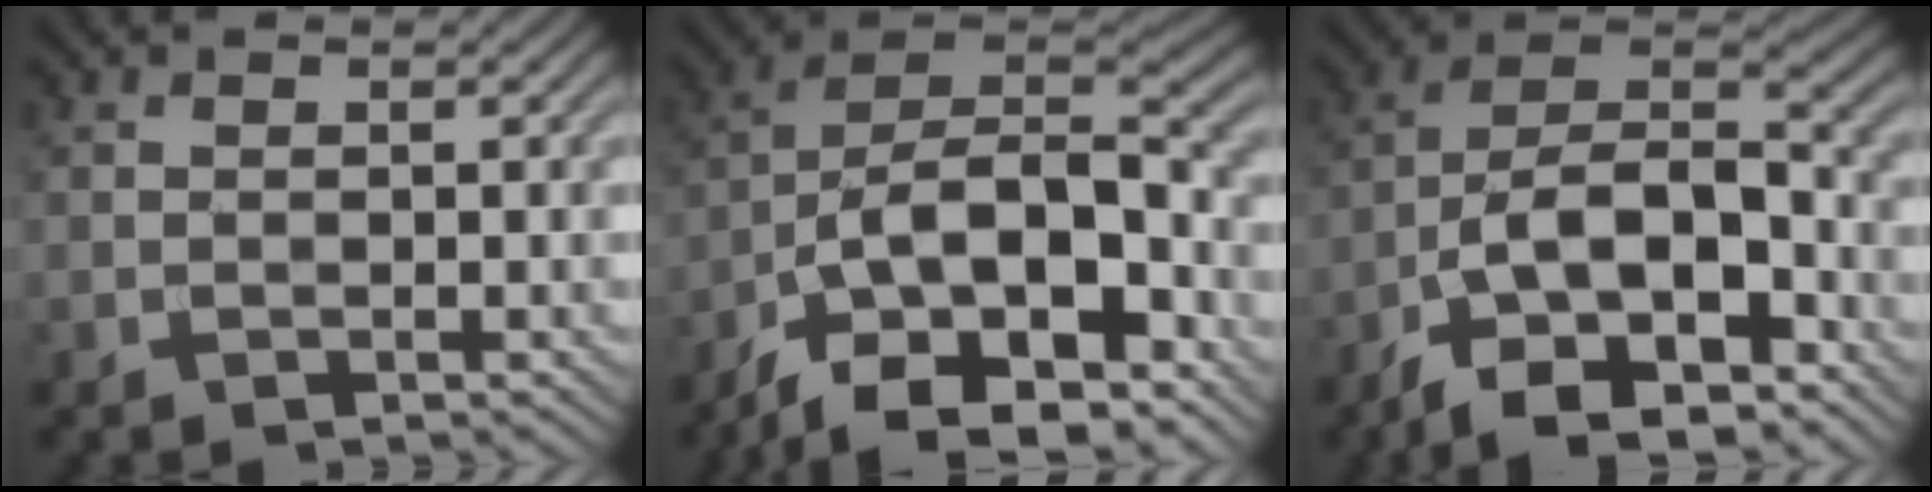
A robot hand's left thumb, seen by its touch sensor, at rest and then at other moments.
{"total": 16.1, "force": [-9.4, 7.3, 10.9], "torque": [-0.195, -0.016, -0.172]}
{"total": 14.2, "force": [-8.0, 5.9, 10.1], "torque": [-0.183, -0.007, -0.154]}